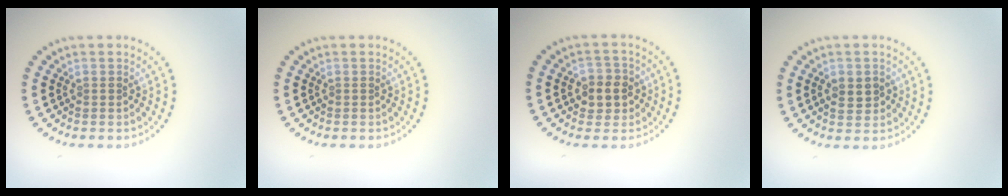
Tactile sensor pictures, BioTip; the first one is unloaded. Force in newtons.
{"total": 0.0}
{"total": 2.8, "press": 2.7, "slide": 0.7}
{"total": 2.2, "press": 2.2, "slide": 0.1}